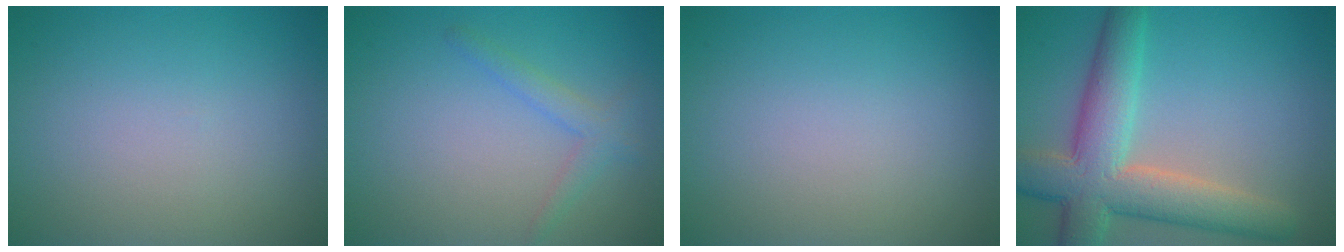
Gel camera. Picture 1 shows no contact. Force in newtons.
{"total": 1.8, "press": 1.8, "slide": 0.0}
{"total": 0.0}
{"total": 8.3, "press": 8.3, "slide": 0.7}